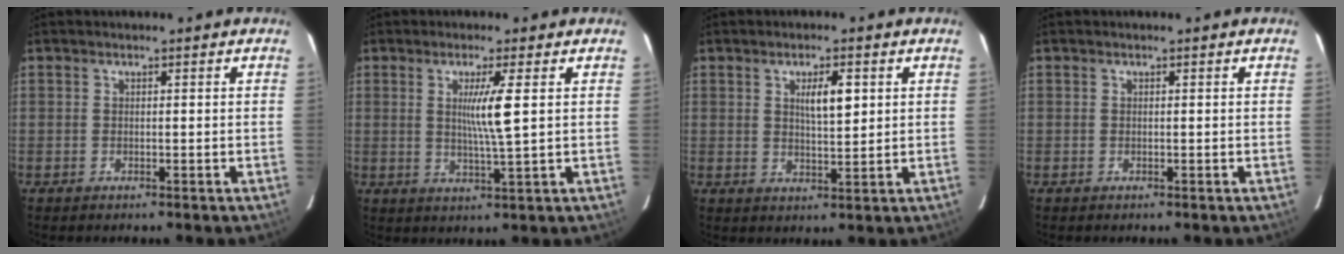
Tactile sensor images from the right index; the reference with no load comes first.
{"total": 5.5, "force": [1.2, -0.9, 5.3], "torque": [-0.096, -0.011, 0.023]}
{"total": 4.5, "force": [1.6, 1.1, 4.1], "torque": [-0.070, 0.001, 0.028]}
{"total": 0.0}